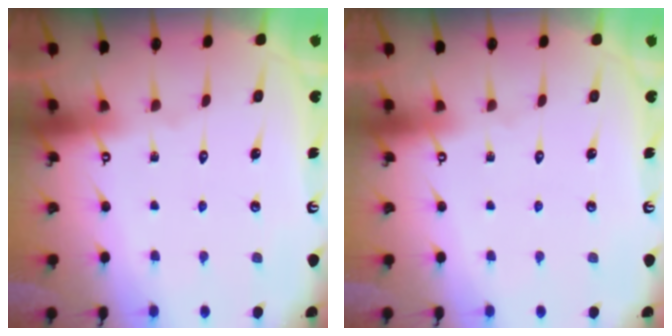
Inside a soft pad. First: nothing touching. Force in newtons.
{"total": 0.0}